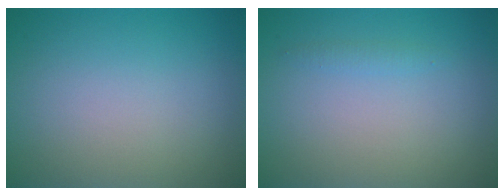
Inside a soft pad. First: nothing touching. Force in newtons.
{"total": 0.7, "press": 0.7, "slide": 0.0}